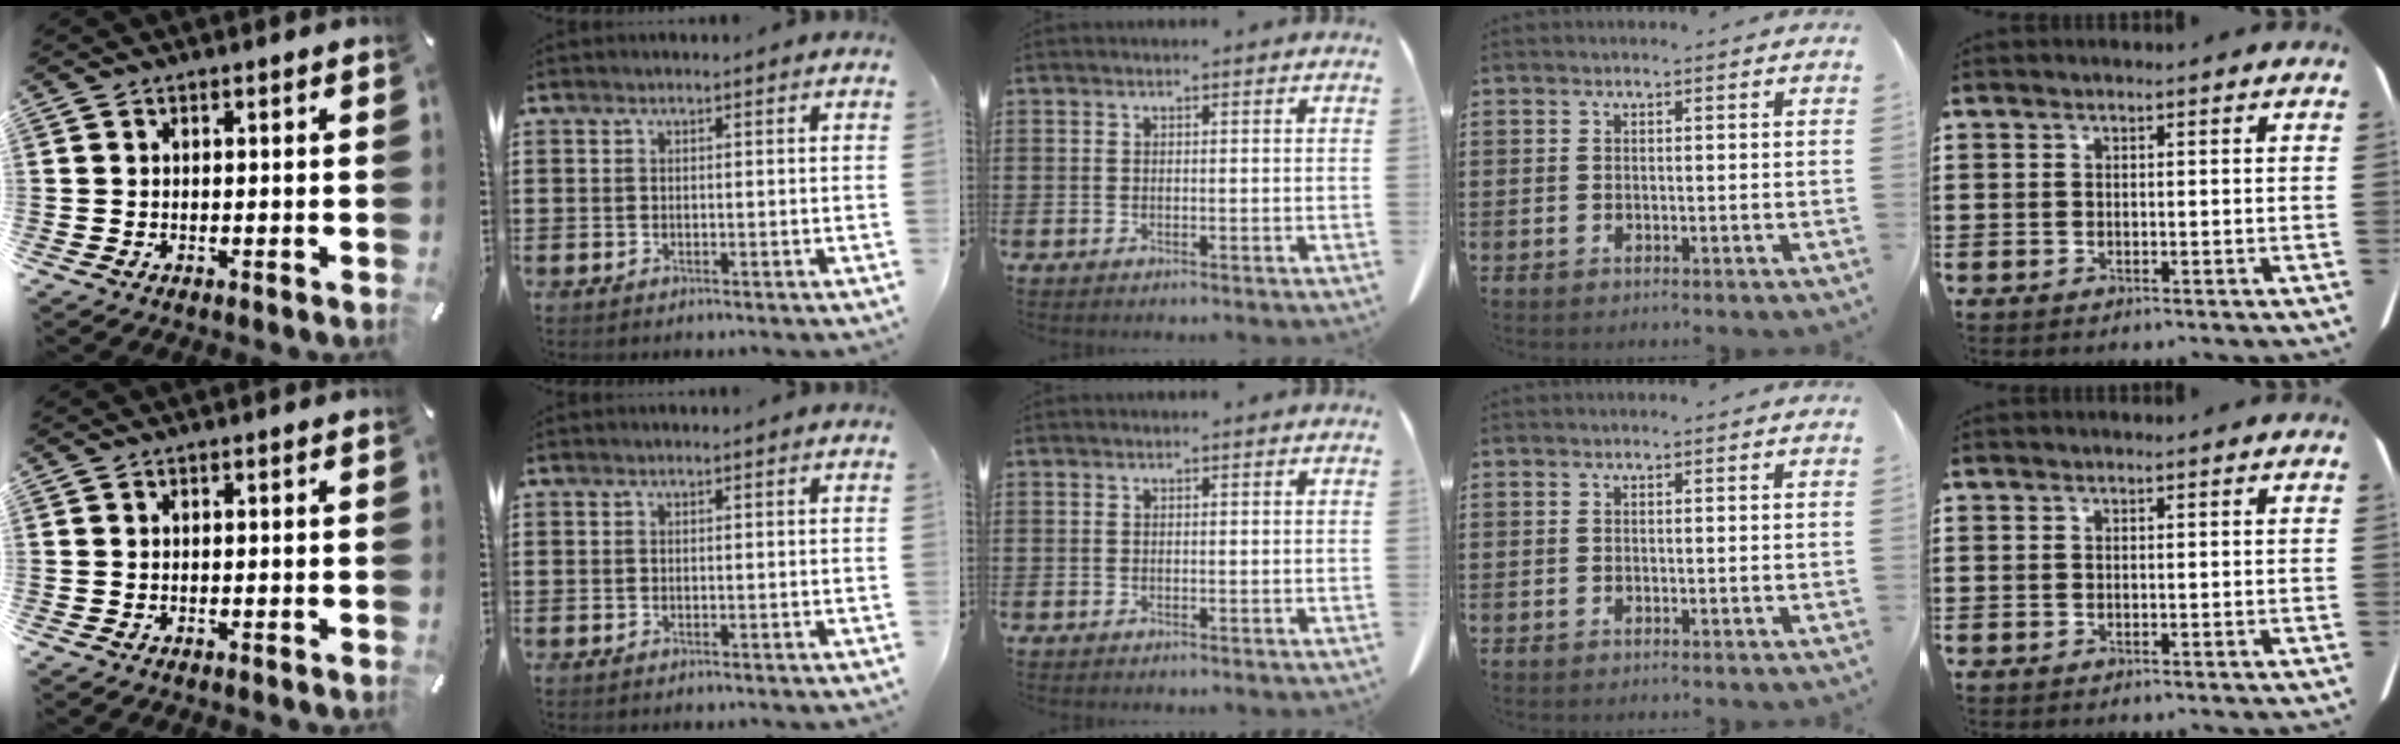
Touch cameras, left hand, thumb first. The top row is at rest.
{}